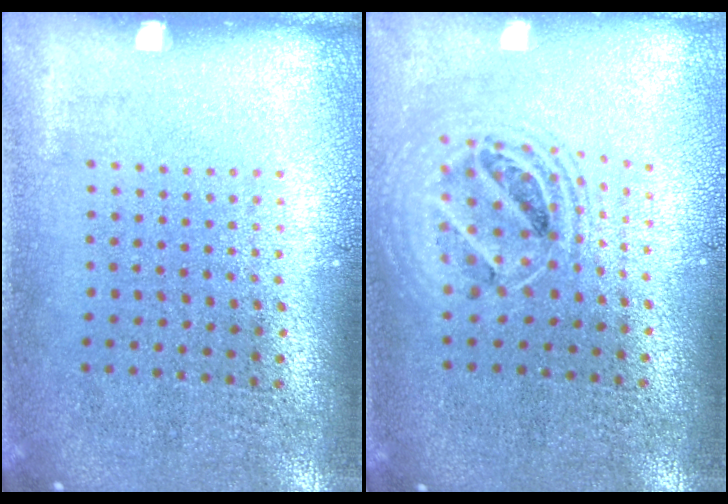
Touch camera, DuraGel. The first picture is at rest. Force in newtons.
{"total": 1.8, "press": 1.5, "slide": 1.0}